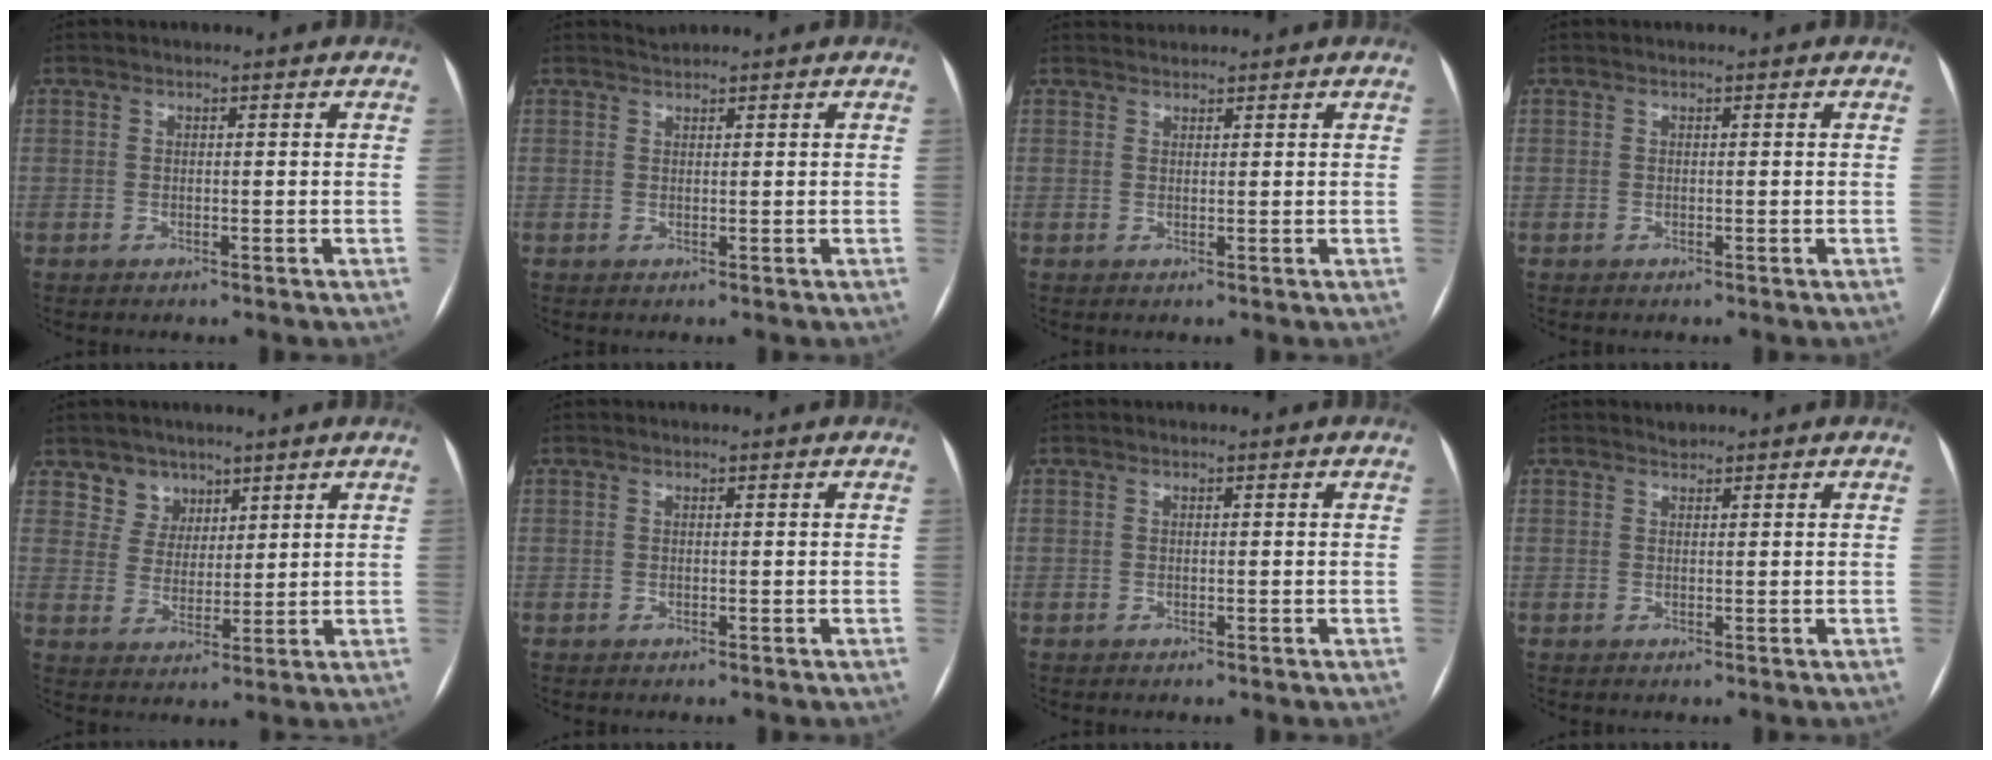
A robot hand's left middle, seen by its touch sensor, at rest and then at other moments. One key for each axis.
{"total": 0.9, "fx": 0.9, "fy": -0.1, "fz": -0.2, "tx": -0.002, "ty": 0.004, "tz": 0.019}
{"total": 1.6, "fx": 1.6, "fy": 0.2, "fz": -0.3, "tx": -0.002, "ty": 0.015, "tz": 0.032}
{"total": 0.0}
{"total": 5.2, "fx": 3.7, "fy": 3.7, "fz": -0.3, "tx": 0.012, "ty": -0.003, "tz": 0.069}
{"total": 0.0}
{"total": 0.0}
{"total": 0.7, "fx": 0.7, "fy": 0.2, "fz": -0.1, "tx": -0.004, "ty": 0.002, "tz": 0.012}